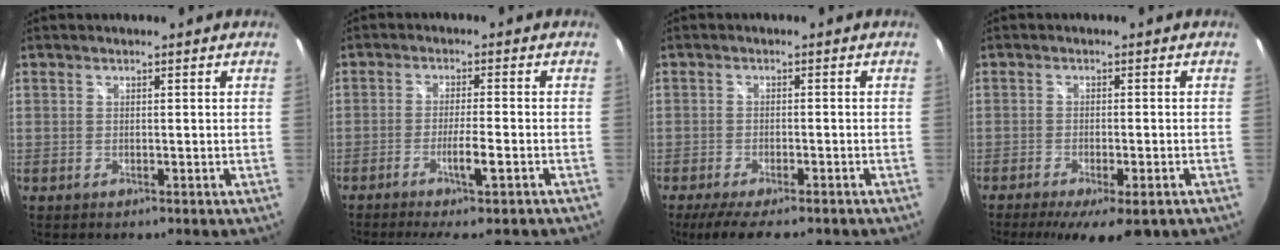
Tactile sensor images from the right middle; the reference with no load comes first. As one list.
[{"total": 6.9, "force": [-4.6, -0.2, 5.1], "torque": [-0.101, -0.017, -0.077]}, {"total": 8.2, "force": [-6.5, 1.8, 4.7], "torque": [-0.103, -0.023, -0.107]}, {"total": 10.4, "force": [-7.1, 2.8, 7.1], "torque": [-0.139, -0.032, -0.105]}]